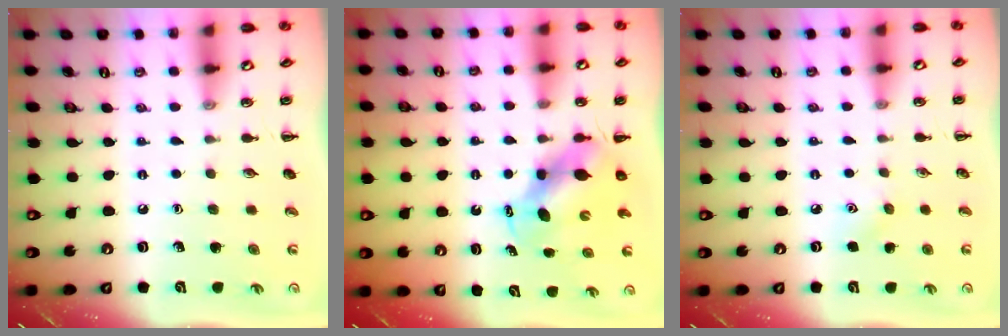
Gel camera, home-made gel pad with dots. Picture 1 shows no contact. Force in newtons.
{"total": 5.8, "press": 5.8, "slide": 0.9}
{"total": 3.9, "press": 3.8, "slide": 0.9}